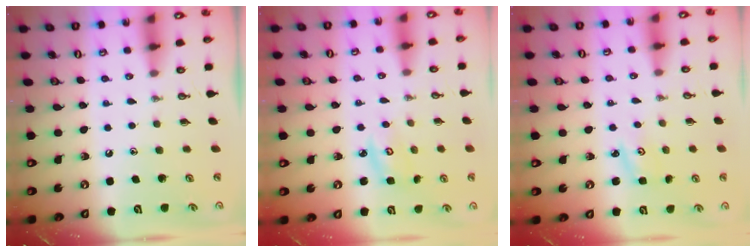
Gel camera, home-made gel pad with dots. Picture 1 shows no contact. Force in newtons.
{"total": 4.7, "press": 4.7, "slide": 0.5}
{"total": 2.9, "press": 2.9, "slide": 0.3}